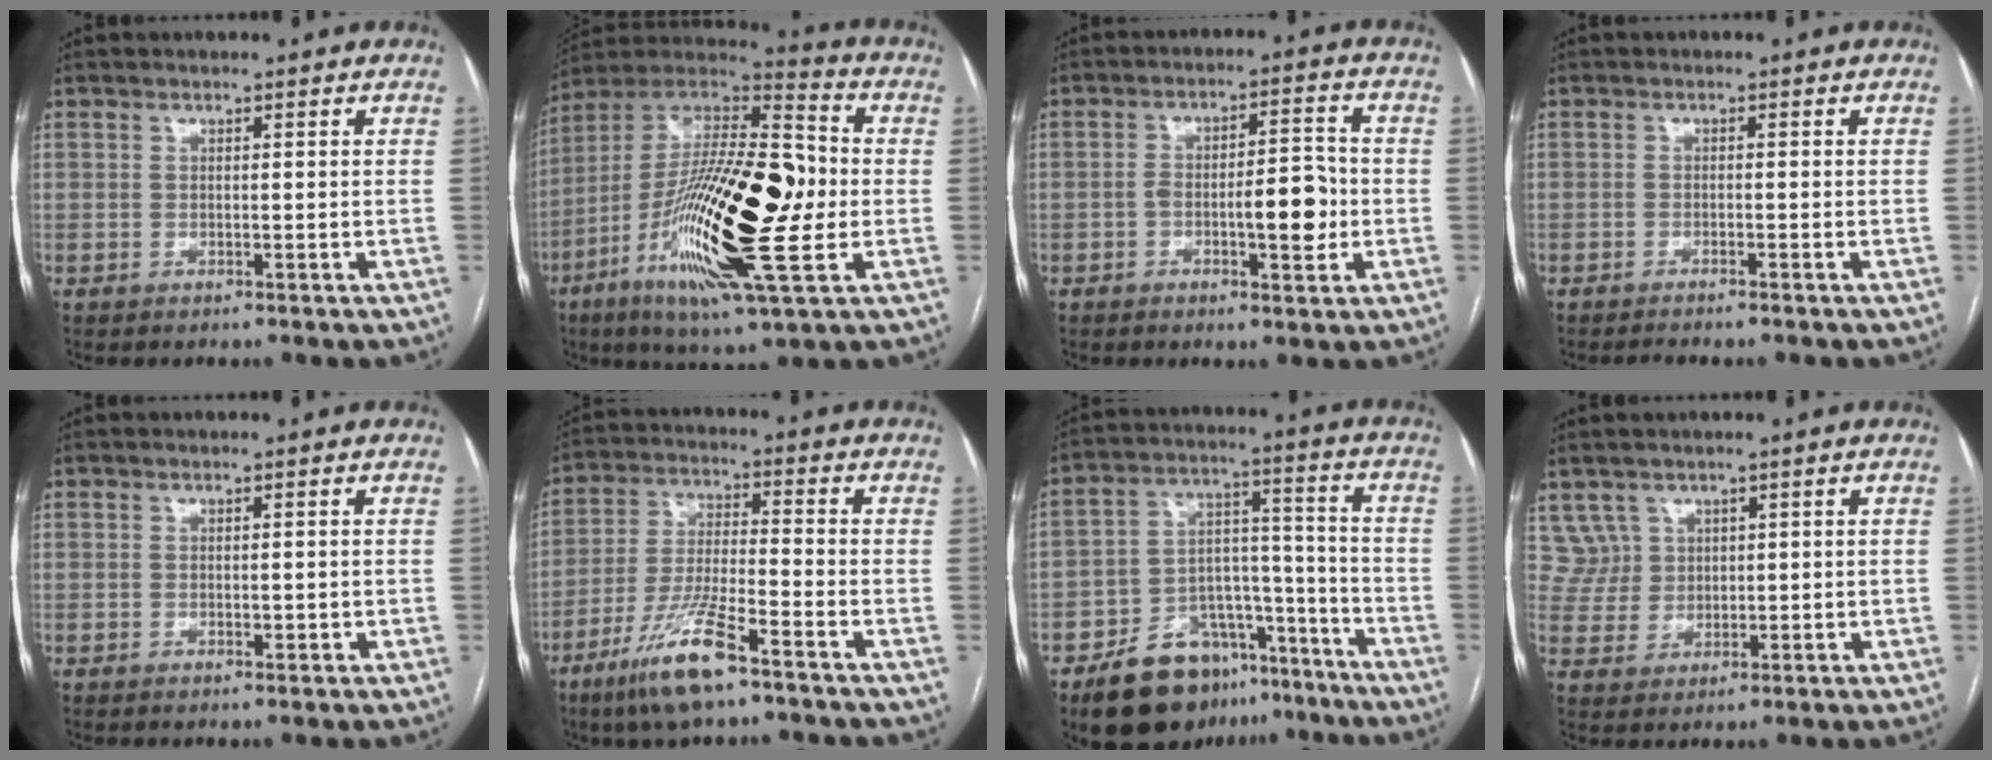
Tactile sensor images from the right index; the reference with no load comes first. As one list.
[{"total": 27.6, "force": [-4.8, 5.5, 26.6], "torque": [-0.506, -0.019, -0.092]}, {"total": 7.9, "force": [-1.9, 2.3, 7.3], "torque": [-0.111, 0.018, -0.026]}, {"total": 2.9, "force": [-2.6, -0.3, 1.3], "torque": [-0.015, -0.001, -0.036]}, {"total": 1.1, "force": [-0.3, 0.4, 1.0], "torque": [-0.017, -0.001, -0.002]}, {"total": 11.2, "force": [-7.2, 1.3, 8.5], "torque": [-0.174, -0.025, -0.136]}, {"total": 15.5, "force": [-10.7, 8.9, 6.8], "torque": [-0.090, 0.054, -0.167]}, {"total": 4.5, "force": [2.4, 3.8, -0.4], "torque": [0.016, 0.014, 0.051]}]